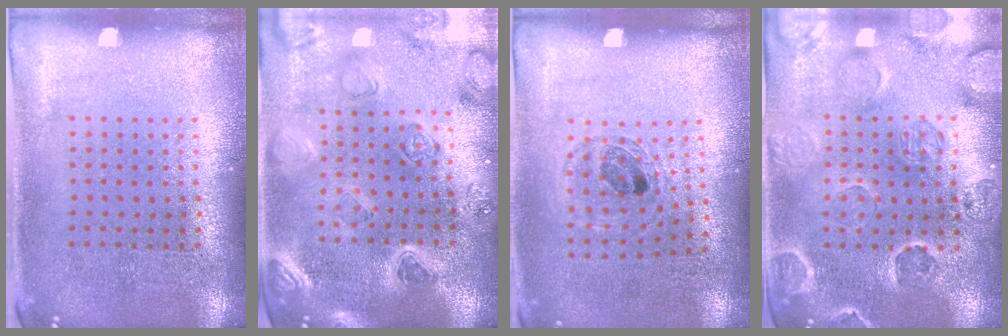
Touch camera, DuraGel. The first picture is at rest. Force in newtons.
{"total": 2.2, "press": 2.2, "slide": 0.2}
{"total": 0.8, "press": 0.8, "slide": 0.2}
{"total": 2.6, "press": 2.4, "slide": 0.8}